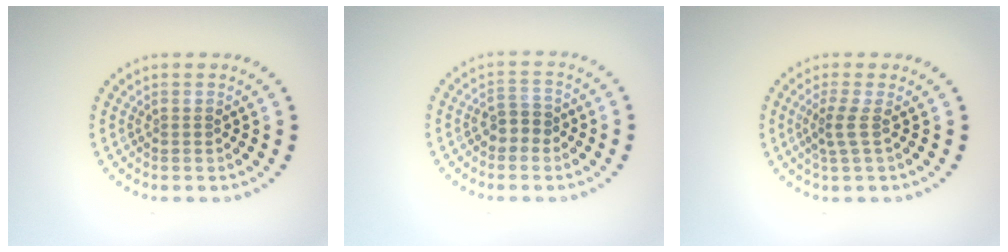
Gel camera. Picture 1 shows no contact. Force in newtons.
{"total": 2.0, "press": 1.9, "slide": 0.6}
{"total": 1.9, "press": 1.2, "slide": 1.4}